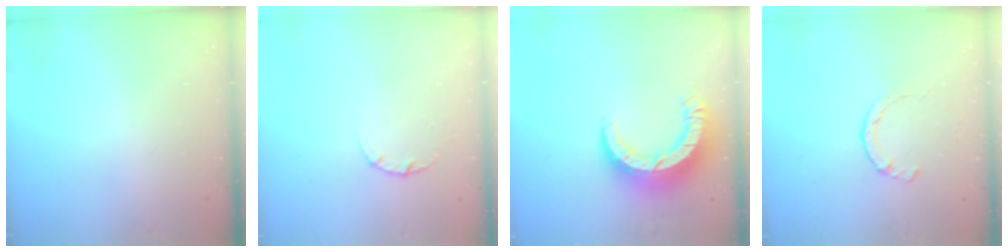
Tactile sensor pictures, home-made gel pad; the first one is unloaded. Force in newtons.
{"total": 2.5, "press": 2.5, "slide": 0.3}
{"total": 12.1, "press": 12.0, "slide": 1.2}
{"total": 1.4, "press": 1.4, "slide": 0.3}